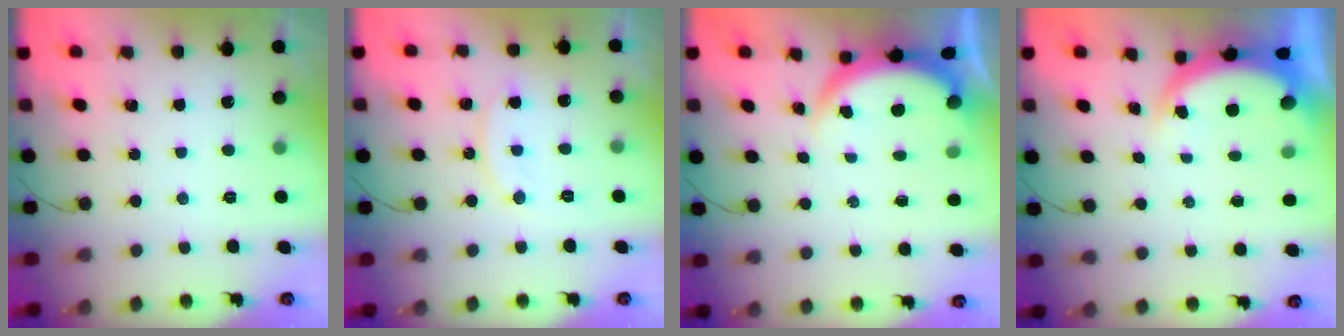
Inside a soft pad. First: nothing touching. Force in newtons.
{"total": 9.1, "press": 9.1, "slide": 0.1}
{"total": 3.8, "press": 3.8, "slide": 0.2}
{"total": 4.5, "press": 4.5, "slide": 0.7}